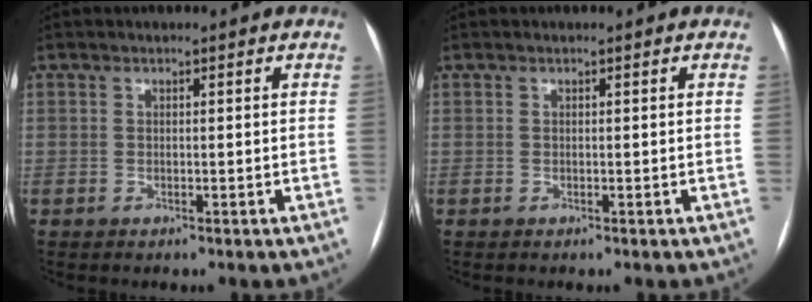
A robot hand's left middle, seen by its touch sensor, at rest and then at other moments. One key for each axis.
{"total": 0.0}